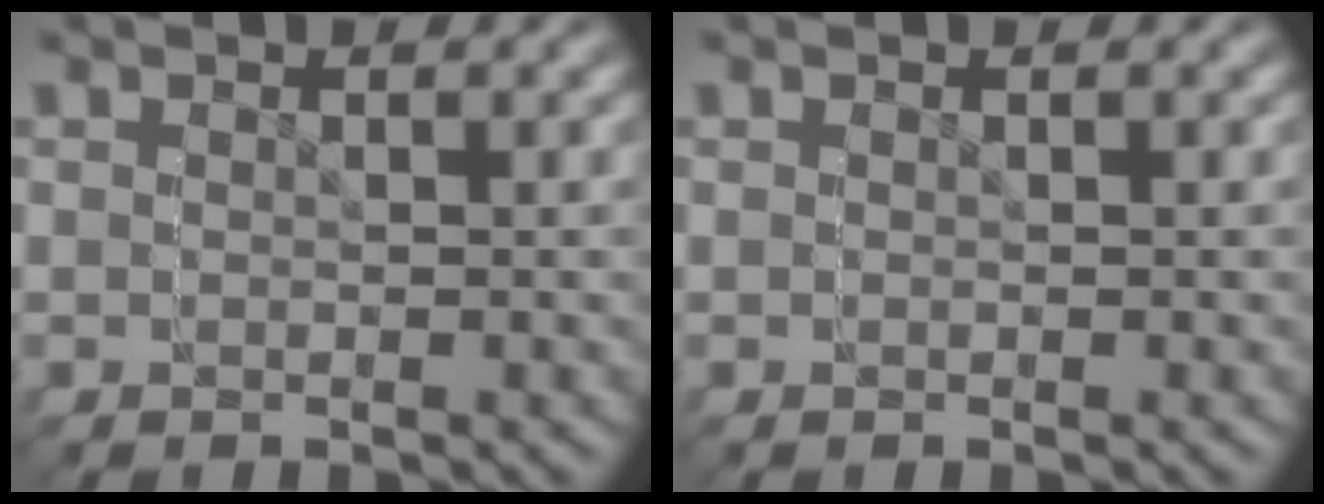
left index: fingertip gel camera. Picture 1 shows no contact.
{"total": 0.0}